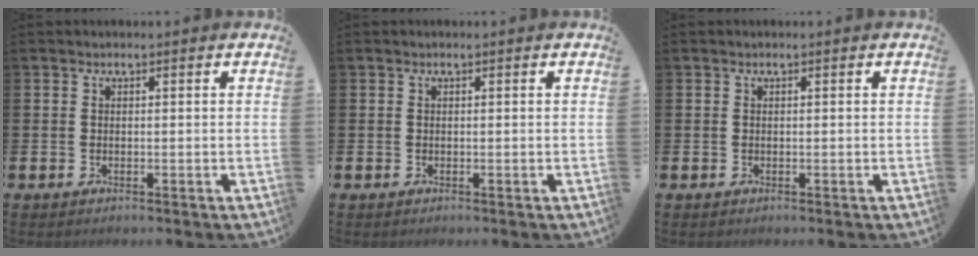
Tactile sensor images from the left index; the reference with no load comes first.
{"total": 0.0}
{"total": 0.0}